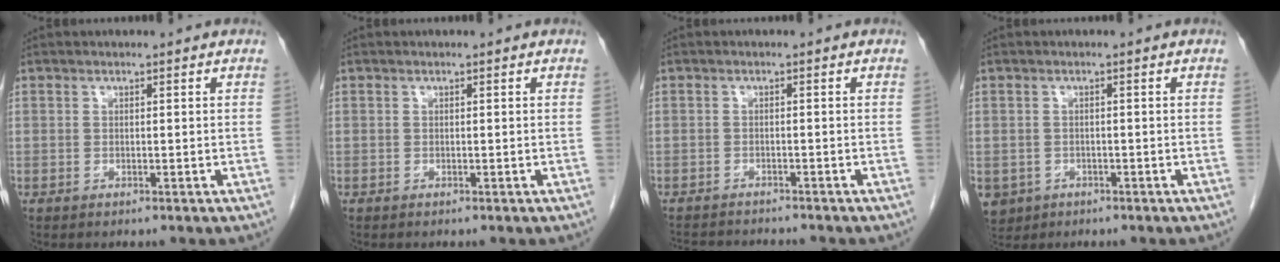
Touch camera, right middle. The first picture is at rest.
{"total": 0.0}
{"total": 7.0, "force": [-6.7, 0.8, 1.8], "torque": [-0.024, -0.003, -0.098]}
{"total": 5.5, "force": [-2.6, 4.6, 1.4], "torque": [-0.034, -0.001, -0.035]}